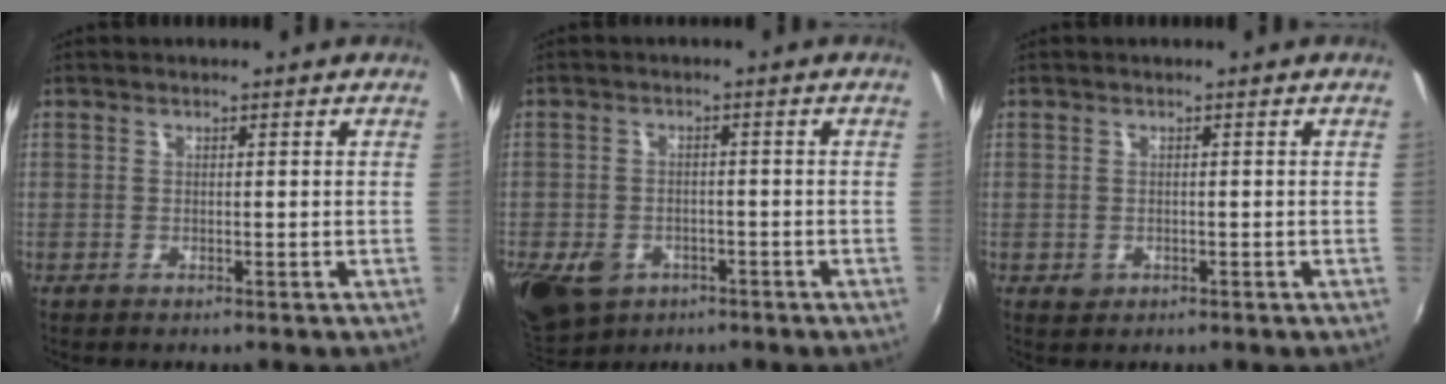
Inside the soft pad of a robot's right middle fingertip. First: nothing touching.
{"total": 11.1, "force": [-5.6, 7.7, 5.7], "torque": [-0.144, -0.023, -0.090]}
{"total": 1.3, "force": [-0.4, 1.1, 0.4], "torque": [-0.006, -0.002, -0.005]}